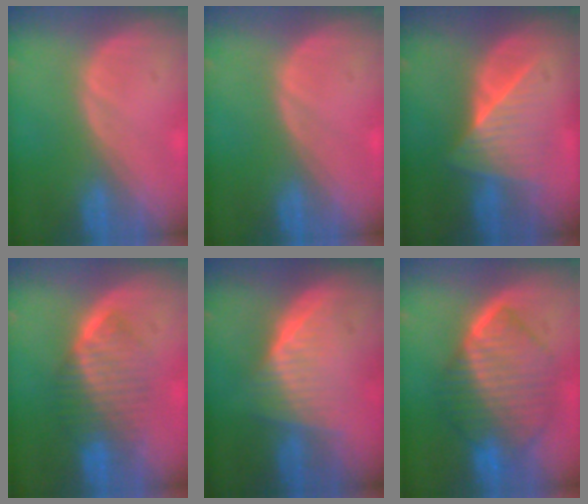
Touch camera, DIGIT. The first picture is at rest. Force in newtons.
{"total": 0.0}
{"total": 6.5, "press": 6.4, "slide": 1.0}
{"total": 6.5, "press": 6.4, "slide": 1.0}
{"total": 6.3, "press": 6.1, "slide": 1.6}
{"total": 10.5, "press": 10.4, "slide": 1.0}